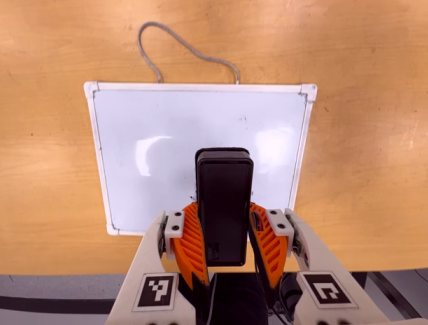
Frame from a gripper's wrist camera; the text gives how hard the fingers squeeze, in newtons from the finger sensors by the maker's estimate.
{"total": 9.3, "left": 7.8, "right": 10.9}